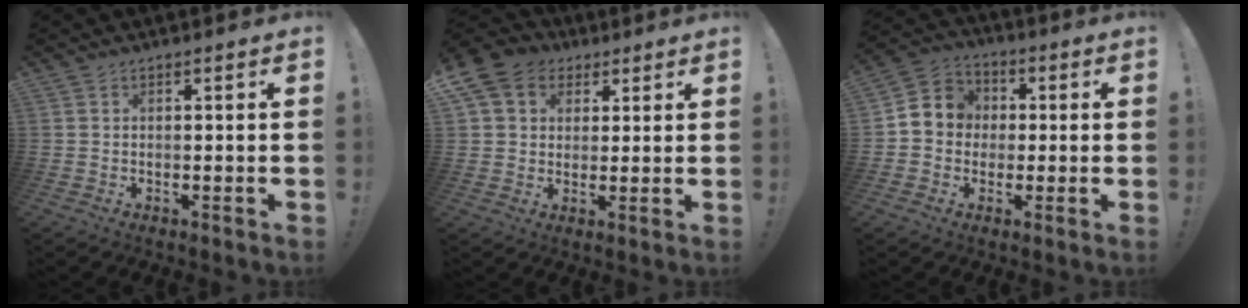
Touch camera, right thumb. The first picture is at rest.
{"total": 10.4, "force": [4.2, 8.5, 4.2], "torque": [-0.073, -0.018, 0.085]}
{"total": 7.8, "force": [-0.3, 7.6, 2.0], "torque": [-0.021, 0.013, 0.002]}